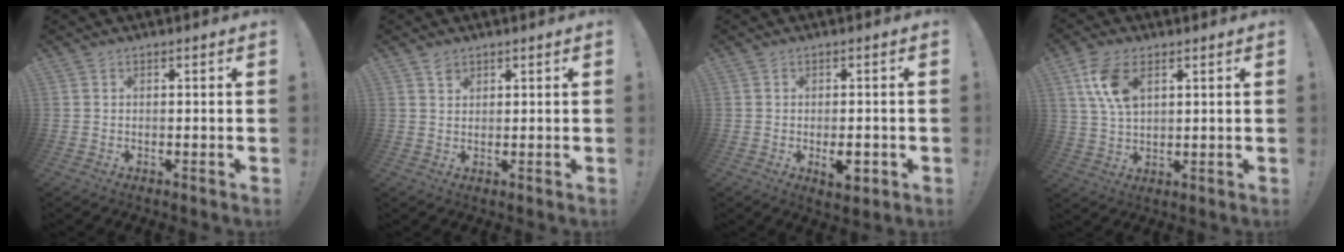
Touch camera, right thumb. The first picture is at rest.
{"total": 1.7, "force": [1.4, 1.0, 0.2], "torque": [0.012, -0.008, 0.024]}
{"total": 5.2, "force": [-1.6, 2.2, 4.4], "torque": [-0.065, 0.000, -0.023]}
{"total": 10.3, "force": [4.4, 5.6, 7.4], "torque": [-0.148, -0.005, 0.083]}